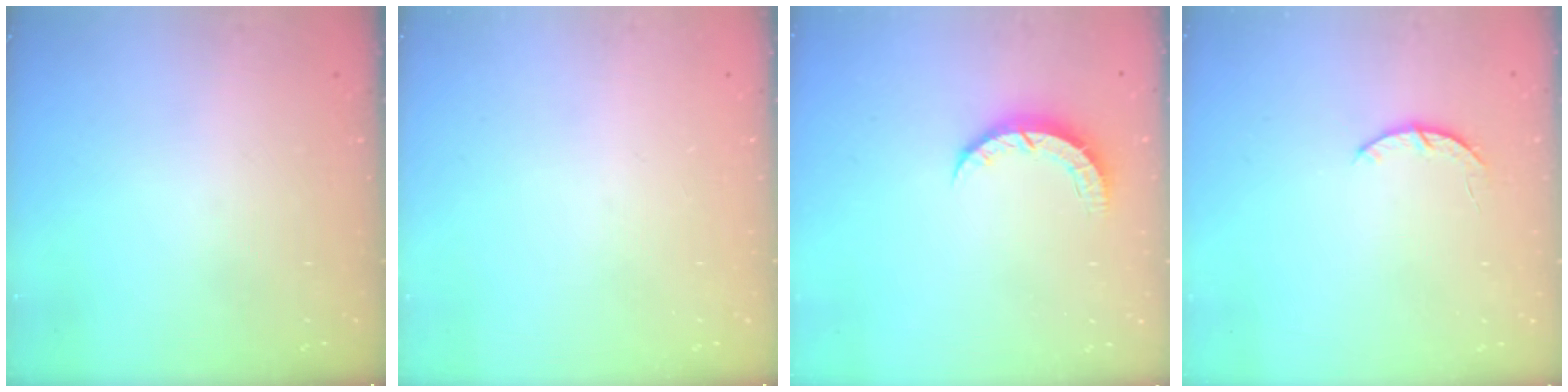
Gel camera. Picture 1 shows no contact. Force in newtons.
{"total": 0.0}
{"total": 4.4, "press": 4.4, "slide": 0.5}
{"total": 3.0, "press": 3.0, "slide": 0.5}